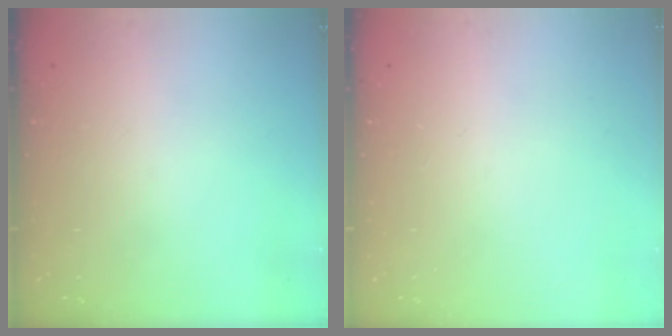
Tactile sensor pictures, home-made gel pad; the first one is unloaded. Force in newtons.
{"total": 0.0}